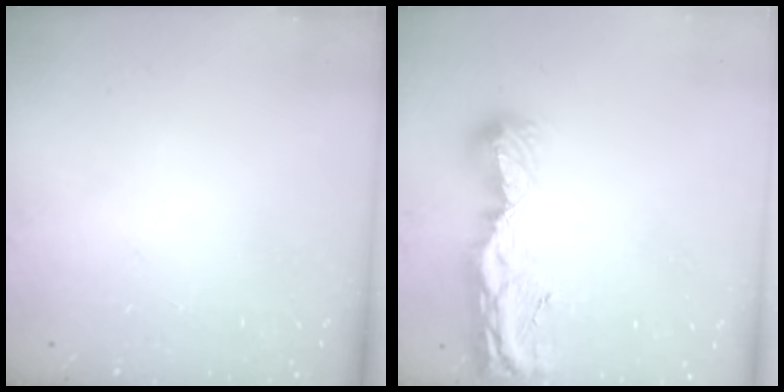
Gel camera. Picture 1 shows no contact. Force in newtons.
{"total": 12.3, "press": 12.3, "slide": 1.3}